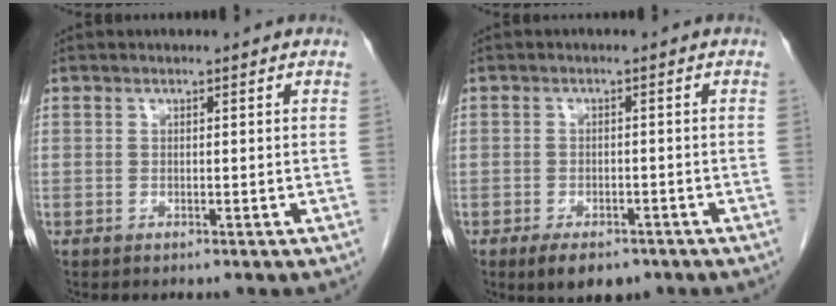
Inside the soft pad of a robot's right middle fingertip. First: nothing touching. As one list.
[{"total": 5.6, "force": [-3.9, 2.6, 3.0], "torque": [-0.048, -0.005, -0.056]}]